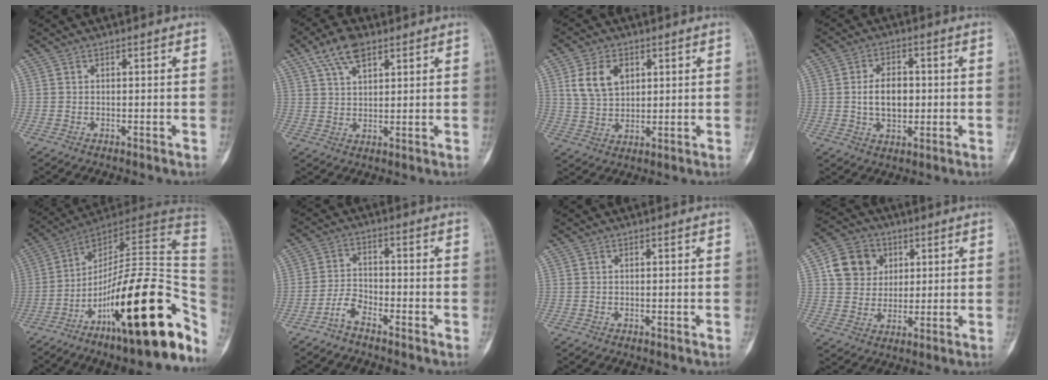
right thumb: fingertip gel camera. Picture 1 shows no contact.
{"total": 7.6, "force": [4.5, 3.6, 5.0], "torque": [-0.080, -0.004, 0.084]}
{"total": 8.1, "force": [2.9, 5.4, 5.2], "torque": [-0.084, -0.011, 0.060]}
{"total": 7.5, "force": [-0.1, 4.8, 5.7], "torque": [-0.082, 0.007, -0.001]}
{"total": 30.0, "force": [-10.4, 8.5, 26.8], "torque": [-0.334, 0.061, -0.159]}
{"total": 4.2, "force": [-3.3, 1.5, 2.0], "torque": [-0.040, 0.023, -0.069]}
{"total": 0.0}
{"total": 9.7, "force": [3.0, 8.4, 3.7], "torque": [-0.037, -0.005, 0.049]}